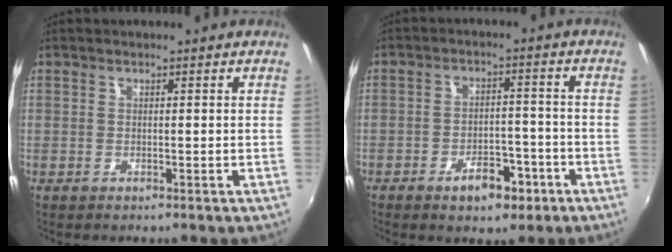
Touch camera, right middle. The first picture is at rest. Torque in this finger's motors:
{"motor_torque": [1.07, -1.07, 0.08, 0.04]}